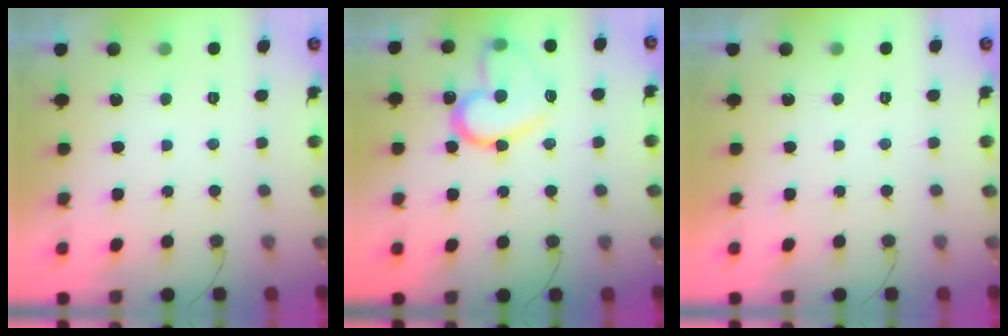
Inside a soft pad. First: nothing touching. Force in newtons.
{"total": 16.8, "press": 16.8, "slide": 1.3}
{"total": 1.7, "press": 1.7, "slide": 0.0}